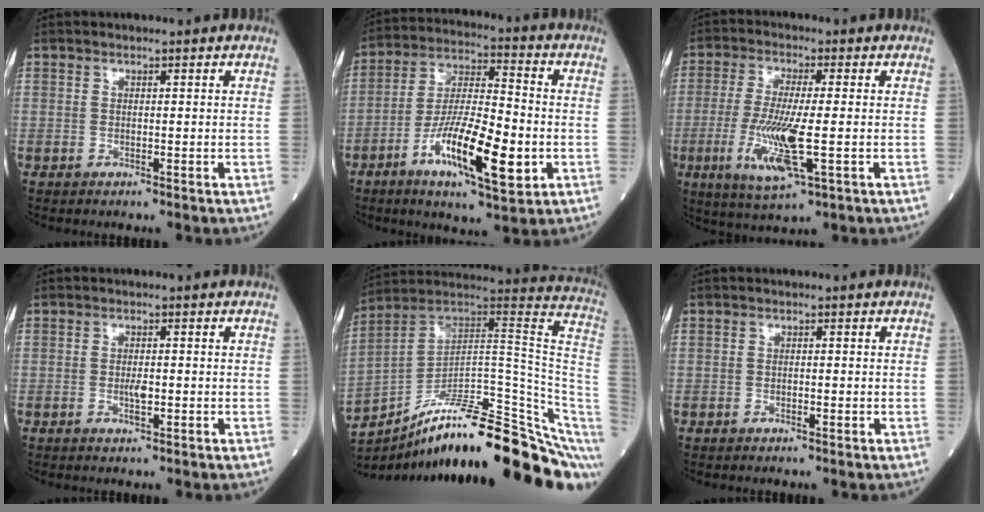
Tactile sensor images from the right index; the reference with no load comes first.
{"total": 15.2, "force": [-5.1, 3.1, 14.0], "torque": [-0.260, -0.012, -0.089]}
{"total": 10.6, "force": [-2.4, 1.3, 10.3], "torque": [-0.214, -0.026, -0.044]}
{"total": 1.9, "force": [-0.4, 0.5, 1.8], "torque": [-0.037, -0.002, -0.006]}
{"total": 26.0, "force": [-18.5, 3.8, 17.9], "torque": [-0.142, 0.055, -0.275]}
{"total": 0.9, "force": [-0.3, 0.3, 0.8], "torque": [-0.015, -0.001, -0.004]}